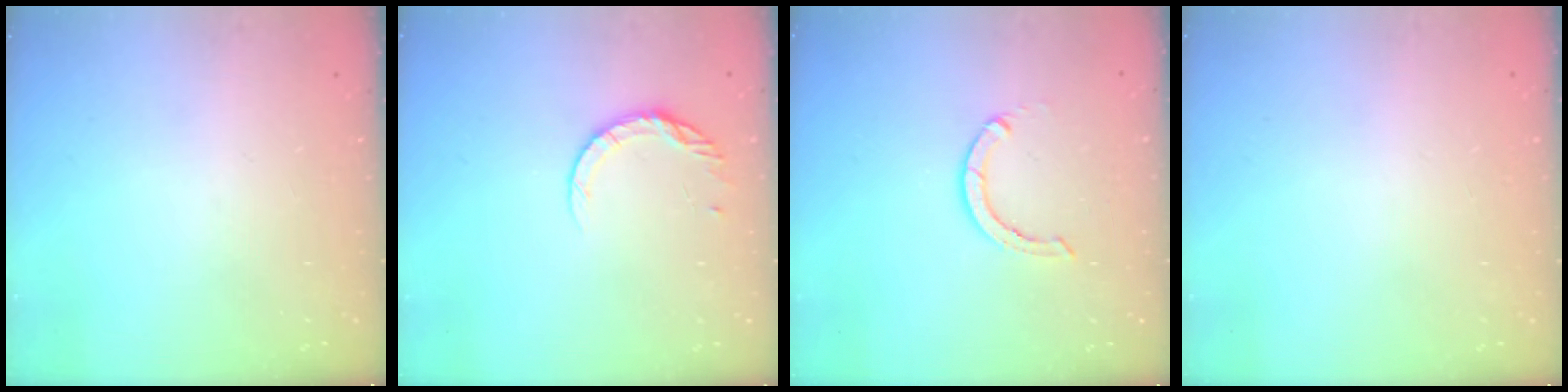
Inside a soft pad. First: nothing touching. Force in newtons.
{"total": 7.9, "press": 7.8, "slide": 0.9}
{"total": 2.9, "press": 2.9, "slide": 0.1}
{"total": 2.4, "press": 2.4, "slide": 0.2}